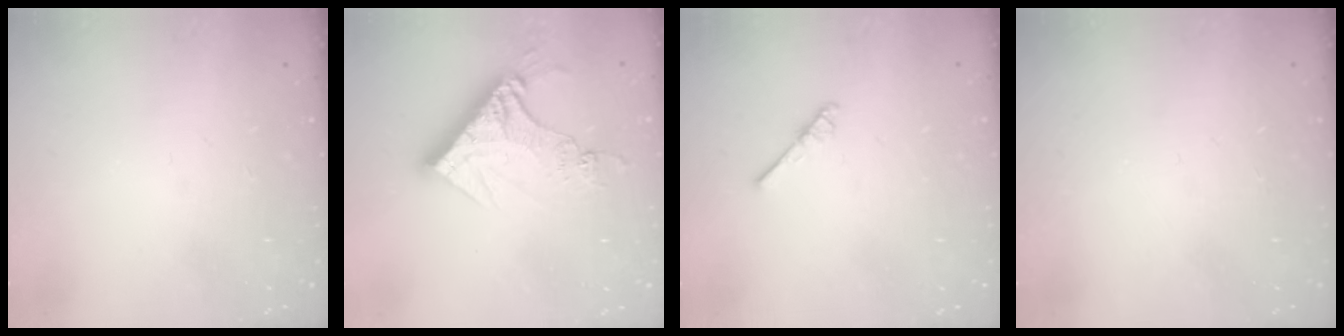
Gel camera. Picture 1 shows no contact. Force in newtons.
{"total": 12.3, "press": 12.2, "slide": 1.4}
{"total": 2.9, "press": 2.9, "slide": 0.3}
{"total": 0.0}